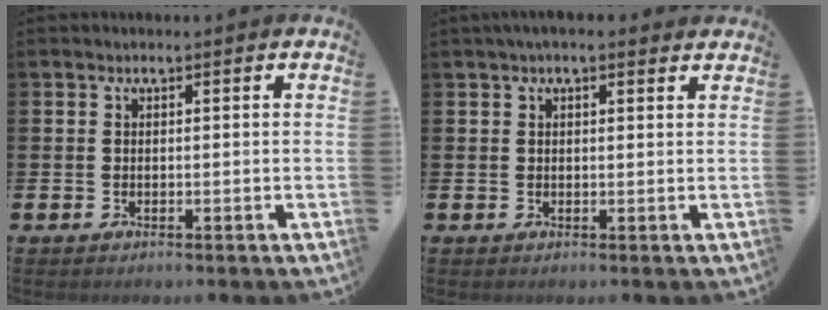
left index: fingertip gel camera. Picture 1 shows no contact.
{"total": 1.8, "force": [1.6, 0.4, 0.9], "torque": [-0.007, -0.002, 0.025]}